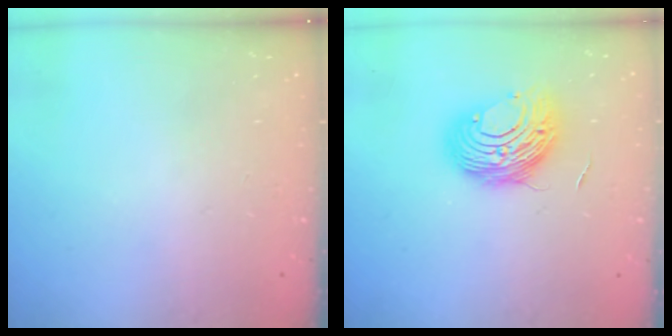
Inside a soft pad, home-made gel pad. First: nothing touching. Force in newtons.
{"total": 10.6, "press": 10.5, "slide": 1.0}